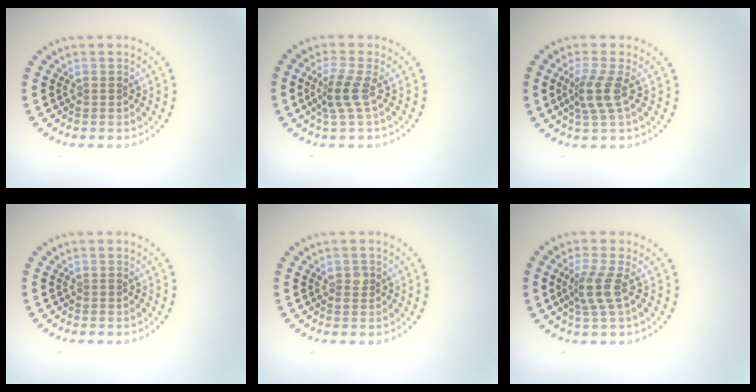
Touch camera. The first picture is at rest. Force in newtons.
{"total": 2.4, "press": 1.8, "slide": 1.7}
{"total": 2.7, "press": 2.0, "slide": 1.9}
{"total": 0.0}
{"total": 1.1, "press": 1.1, "slide": 0.2}
{"total": 2.7, "press": 2.0, "slide": 1.8}